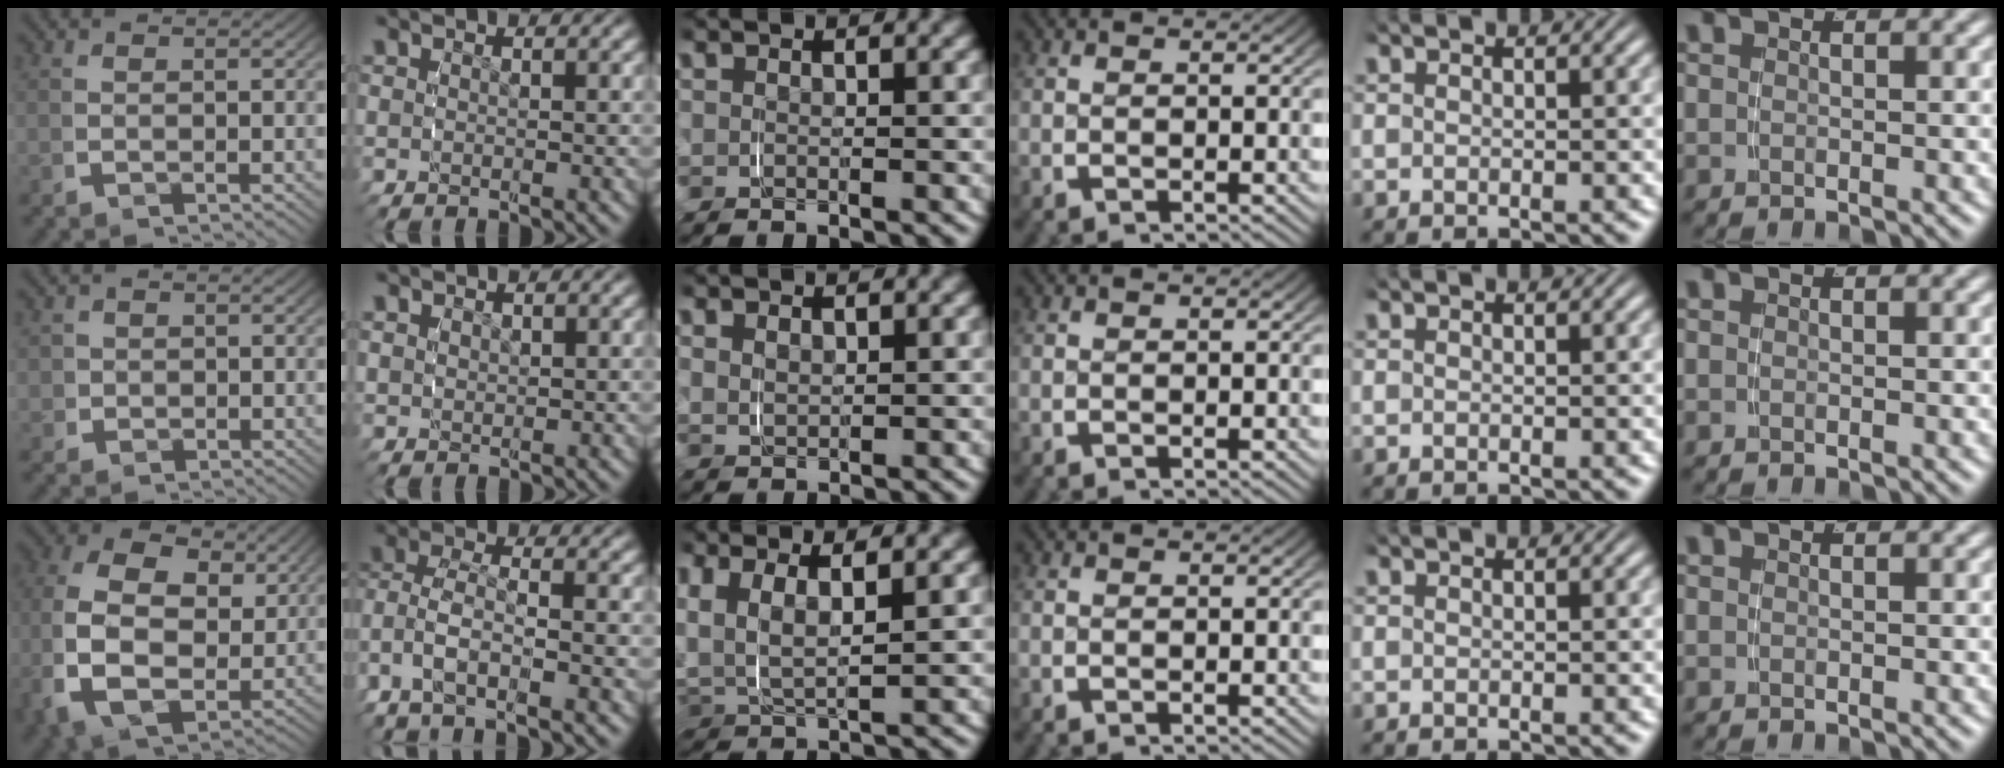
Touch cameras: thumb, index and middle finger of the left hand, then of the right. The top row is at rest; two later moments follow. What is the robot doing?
{"motion": "grasp_and_lifting", "object": "jacket"}